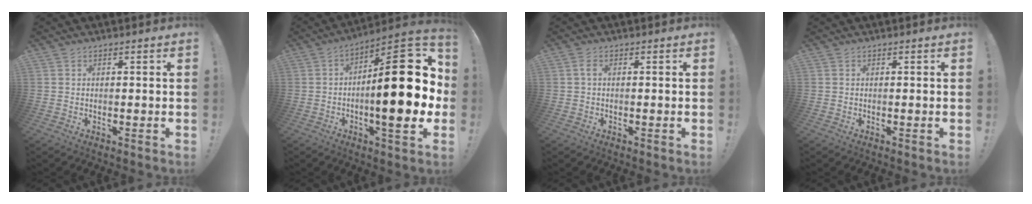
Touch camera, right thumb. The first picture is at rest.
{"total": 26.0, "force": [-1.0, 9.0, 24.4], "torque": [-0.351, 0.006, -0.017]}
{"total": 1.7, "force": [0.2, 0.6, 1.6], "torque": [-0.031, 0.004, 0.003]}
{"total": 0.0}